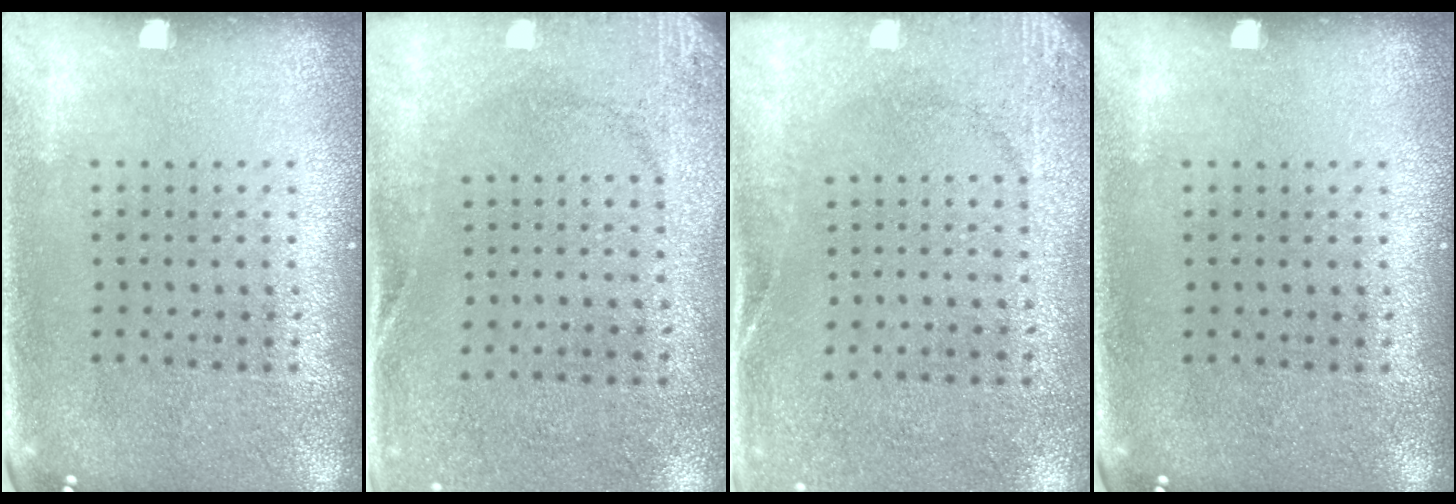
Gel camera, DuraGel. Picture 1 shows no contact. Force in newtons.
{"total": 2.7, "press": 2.1, "slide": 1.7}
{"total": 2.6, "press": 2.1, "slide": 1.6}
{"total": 0.0}